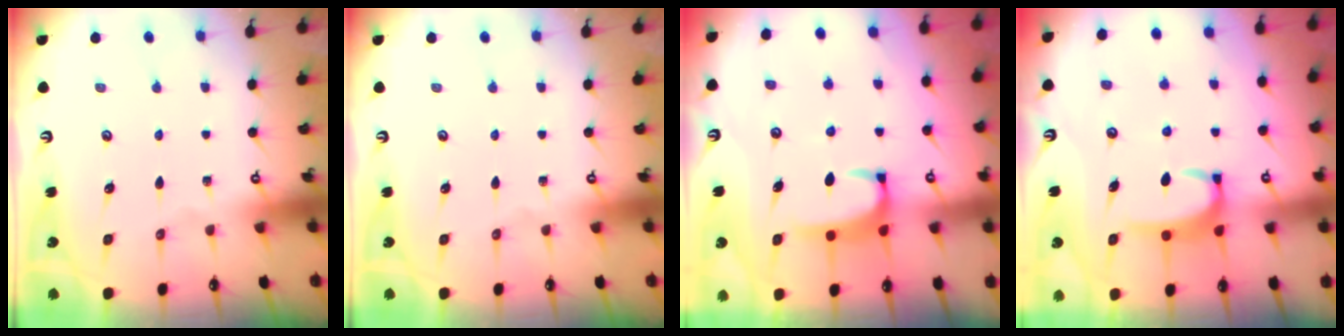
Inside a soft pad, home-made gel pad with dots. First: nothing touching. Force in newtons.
{"total": 0.0}
{"total": 2.0, "press": 1.9, "slide": 0.3}
{"total": 3.5, "press": 3.4, "slide": 0.5}